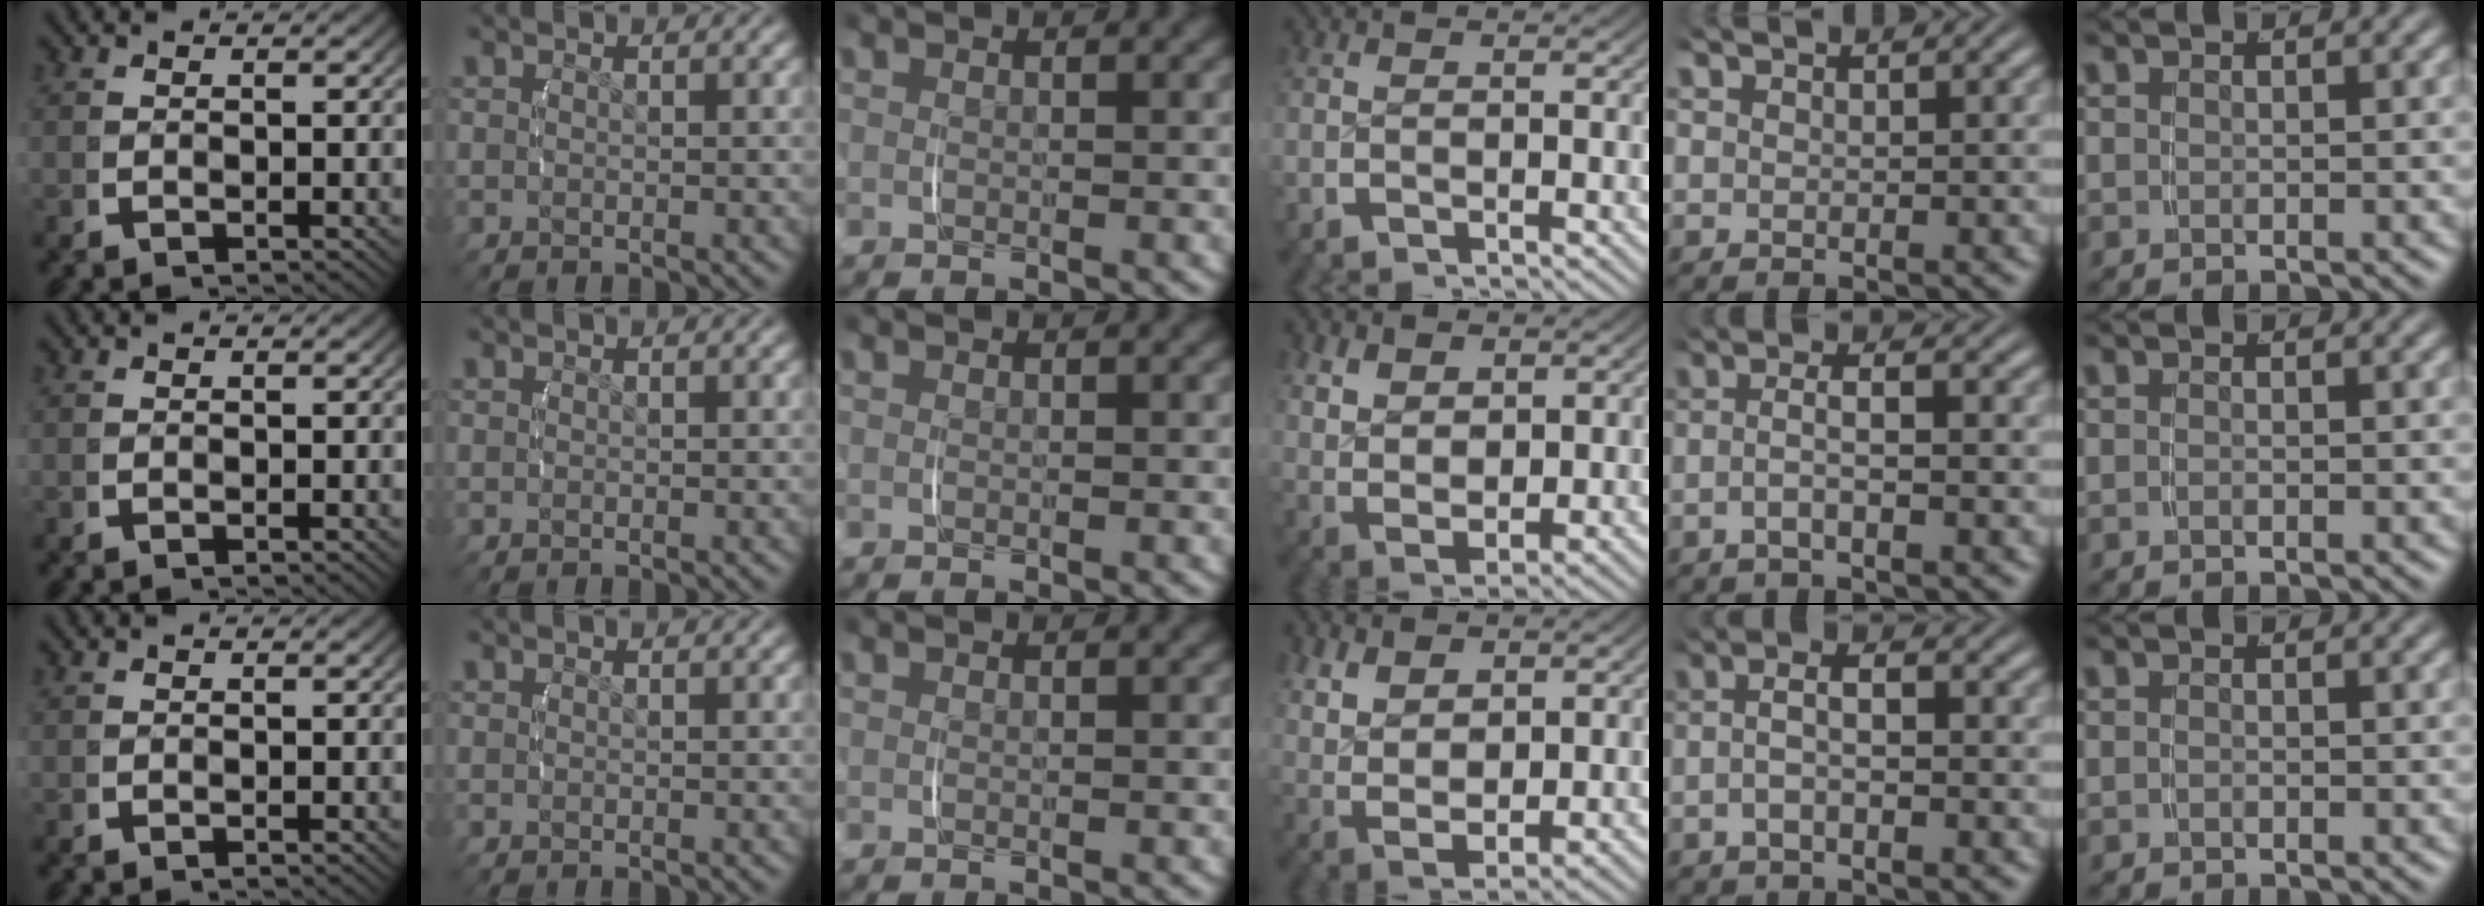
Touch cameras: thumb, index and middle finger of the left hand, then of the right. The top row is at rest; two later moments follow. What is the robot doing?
{"motion": "lift_and_place", "object": "scarf"}